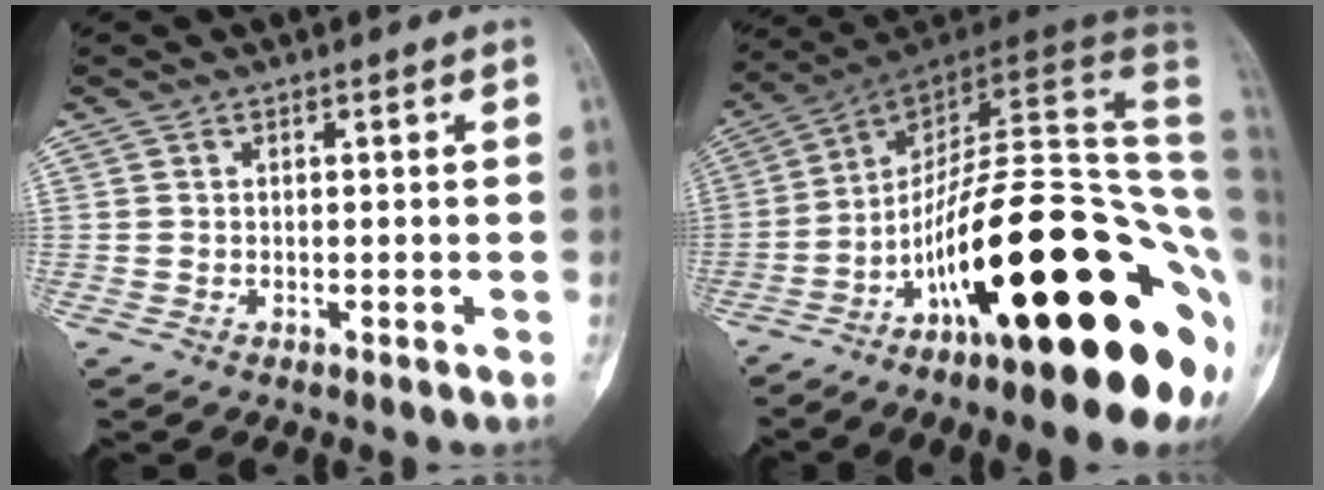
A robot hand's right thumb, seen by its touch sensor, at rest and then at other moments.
{"total": 29.5, "force": [-9.4, 7.2, 27.0], "torque": [-0.313, 0.077, -0.144]}